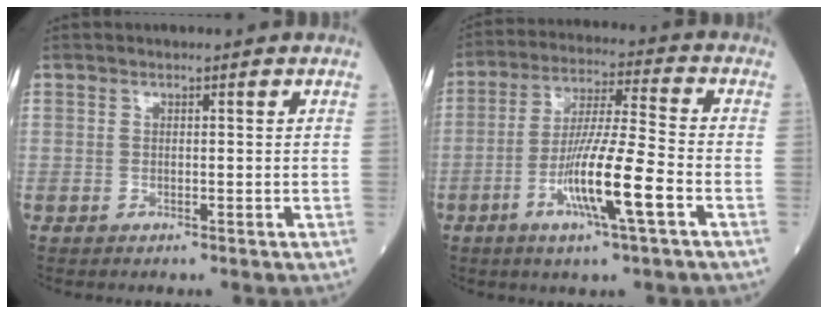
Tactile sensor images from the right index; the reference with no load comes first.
{"total": 11.9, "force": [-4.5, 0.1, 11.0], "torque": [-0.205, -0.008, -0.084]}